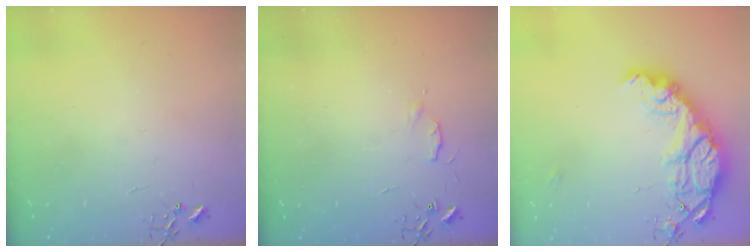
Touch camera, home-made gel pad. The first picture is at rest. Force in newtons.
{"total": 4.6, "press": 4.6, "slide": 0.7}
{"total": 19.2, "press": 19.1, "slide": 1.5}